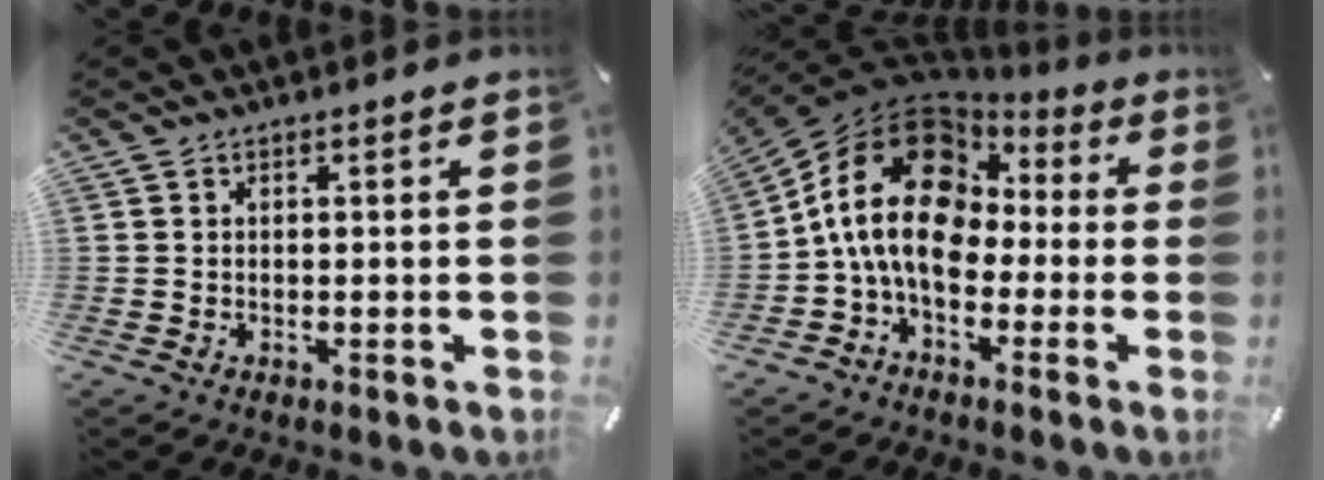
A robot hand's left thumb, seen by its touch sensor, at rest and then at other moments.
{"total": 17.0, "force": [-0.6, 12.7, 11.2], "torque": [-0.232, 0.016, -0.015]}